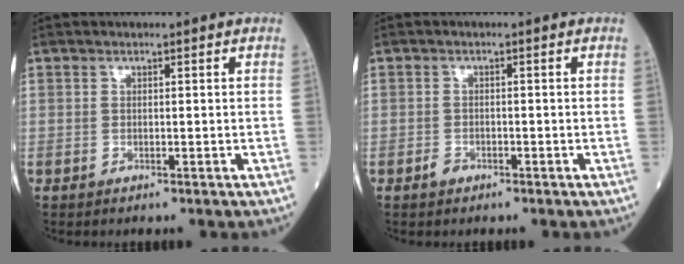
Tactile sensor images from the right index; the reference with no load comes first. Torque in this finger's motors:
{"motor_torque": [0.00, 0.00, 0.00, 0.00]}